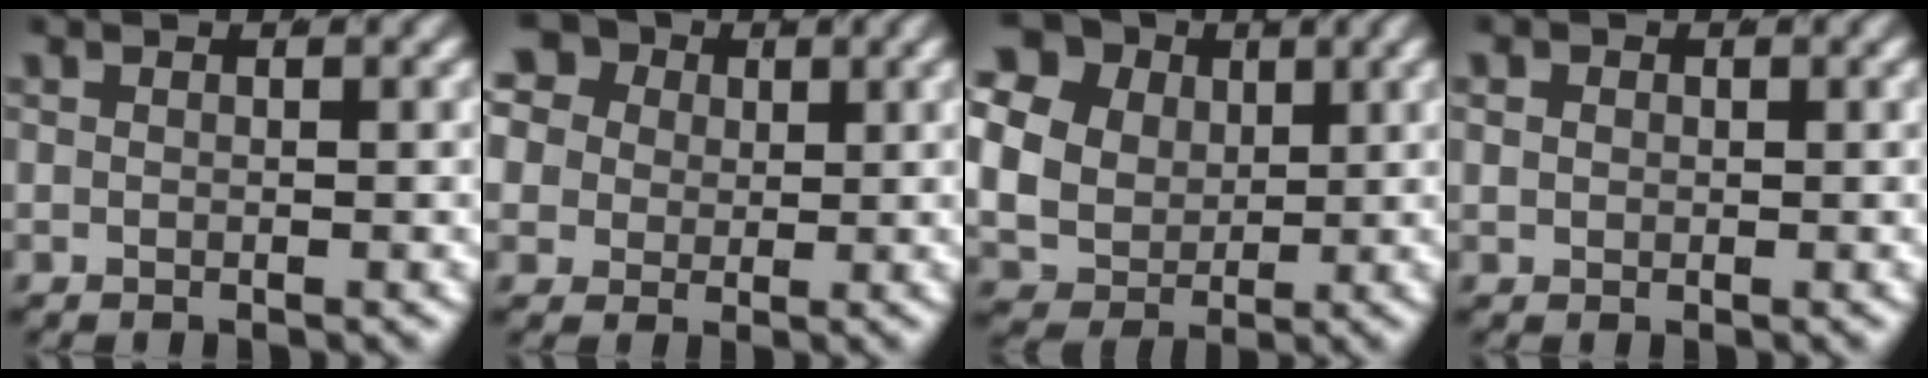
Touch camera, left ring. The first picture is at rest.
{"total": 10.8, "force": [2.7, 9.3, 4.7], "torque": [-0.120, -0.014, 0.043]}
{"total": 15.6, "force": [2.6, 13.7, 7.2], "torque": [-0.183, -0.025, 0.037]}
{"total": 1.6, "force": [0.2, 1.5, 0.6], "torque": [-0.020, -0.004, 0.008]}